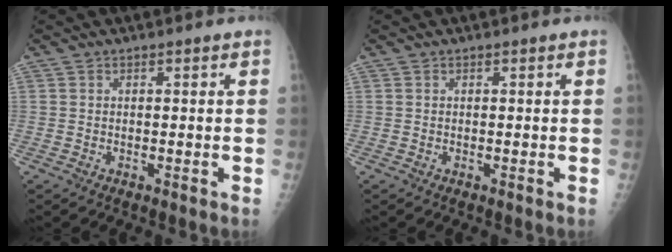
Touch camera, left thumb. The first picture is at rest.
{"total": 0.0}